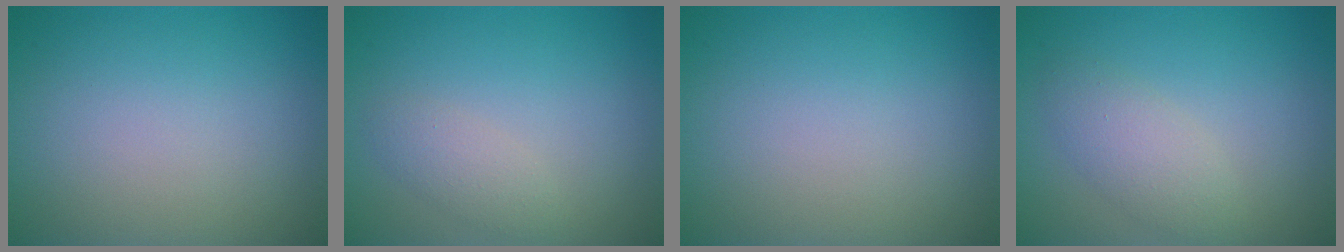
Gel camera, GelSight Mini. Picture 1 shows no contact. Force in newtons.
{"total": 1.6, "press": 1.6, "slide": 0.1}
{"total": 0.0}
{"total": 2.6, "press": 2.6, "slide": 0.2}